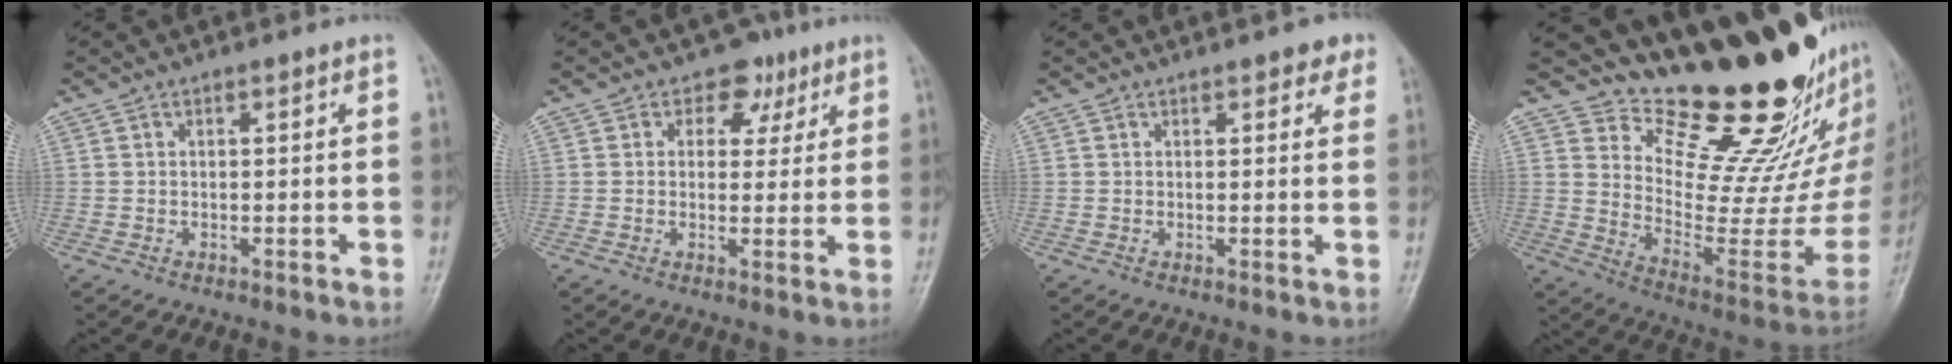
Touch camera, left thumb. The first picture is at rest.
{"total": 5.3, "force": [2.9, 4.2, 1.5], "torque": [0.016, -0.005, 0.037]}
{"total": 3.2, "force": [2.2, 1.6, 1.7], "torque": [0.004, -0.005, 0.023]}
{"total": 23.9, "force": [18.8, 7.4, 12.8], "torque": [-0.136, -0.155, 0.280]}